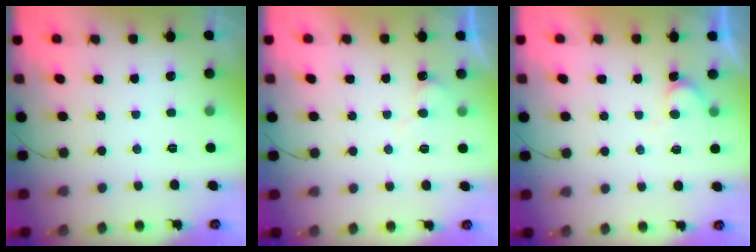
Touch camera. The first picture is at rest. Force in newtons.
{"total": 4.7, "press": 4.6, "slide": 0.5}
{"total": 5.8, "press": 5.8, "slide": 0.3}